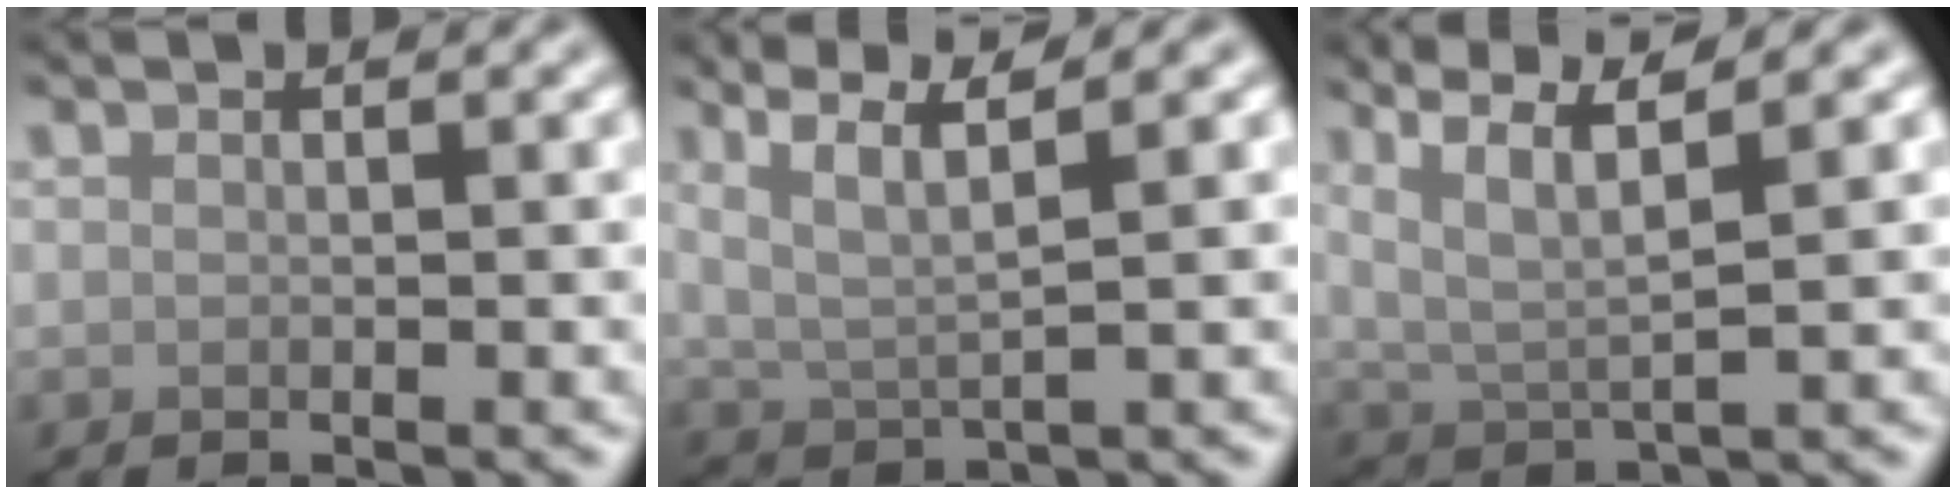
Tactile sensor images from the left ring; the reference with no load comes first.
{"total": 4.3, "force": [2.3, 1.0, 3.5], "torque": [-0.063, 0.005, 0.045]}
{"total": 5.5, "force": [3.1, 1.3, 4.4], "torque": [-0.081, 0.007, 0.062]}